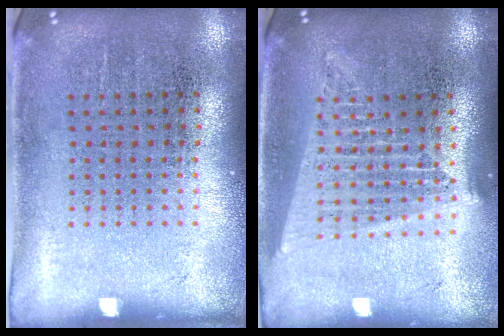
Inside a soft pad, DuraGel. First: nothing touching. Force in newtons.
{"total": 1.7, "press": 1.6, "slide": 0.8}